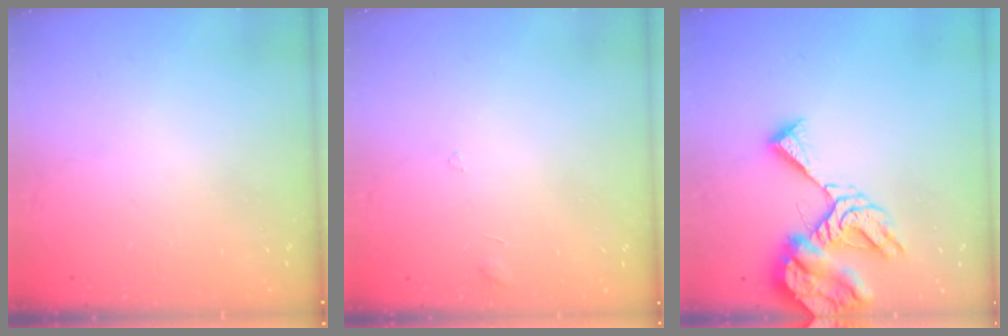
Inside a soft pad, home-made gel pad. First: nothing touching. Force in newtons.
{"total": 2.9, "press": 2.9, "slide": 0.2}
{"total": 12.1, "press": 12.0, "slide": 1.4}